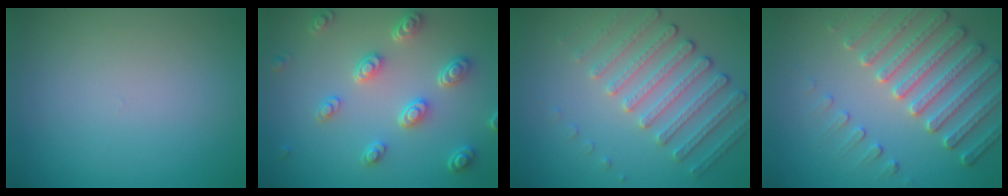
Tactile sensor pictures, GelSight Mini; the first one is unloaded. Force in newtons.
{"total": 4.6, "press": 3.6, "slide": 2.8}
{"total": 4.4, "press": 3.7, "slide": 2.4}
{"total": 5.2, "press": 4.7, "slide": 2.3}